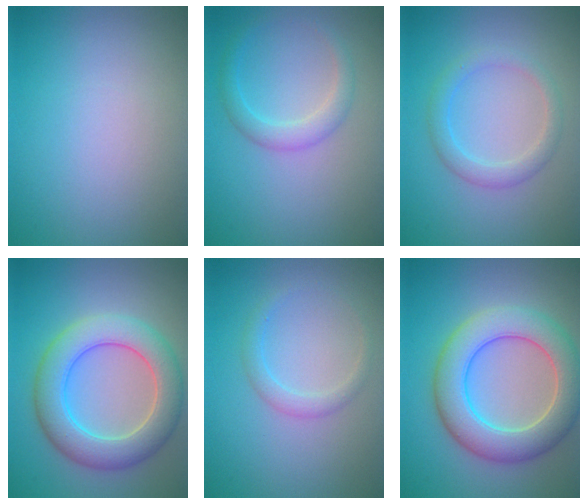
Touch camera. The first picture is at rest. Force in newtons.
{"total": 2.2, "press": 2.2, "slide": 0.1}
{"total": 2.3, "press": 2.3, "slide": 0.1}
{"total": 6.9, "press": 6.9, "slide": 0.3}
{"total": 1.6, "press": 1.6, "slide": 0.1}
{"total": 7.5, "press": 7.5, "slide": 0.4}